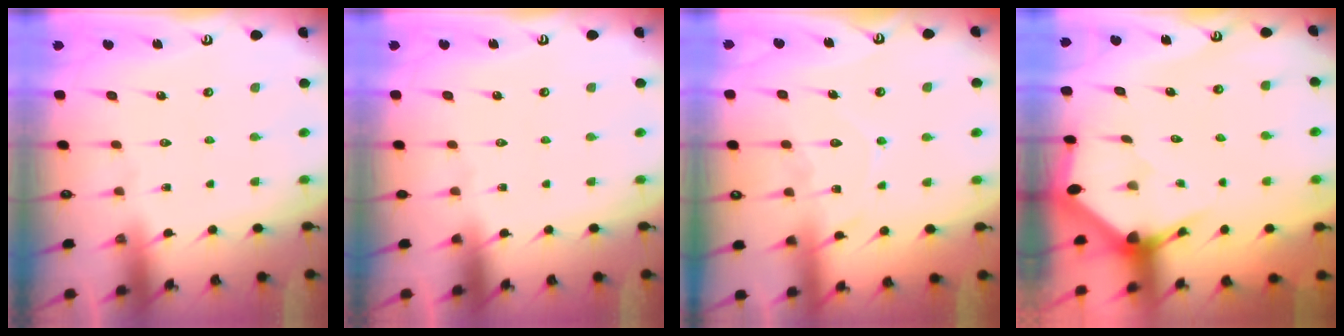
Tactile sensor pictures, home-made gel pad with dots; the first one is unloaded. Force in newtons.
{"total": 0.0}
{"total": 10.8, "press": 10.8, "slide": 0.9}
{"total": 2.9, "press": 2.9, "slide": 0.2}